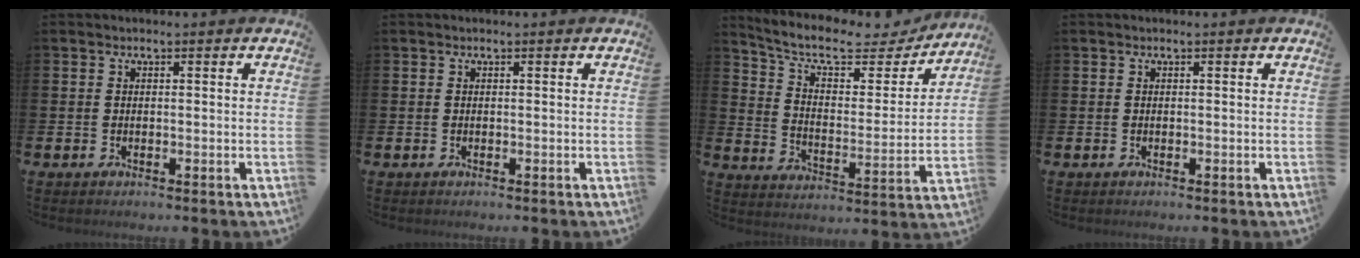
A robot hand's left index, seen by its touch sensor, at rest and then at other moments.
{"total": 0.0}
{"total": 9.2, "force": [8.0, 2.9, 3.7], "torque": [-0.095, -0.054, 0.130]}
{"total": 0.0}